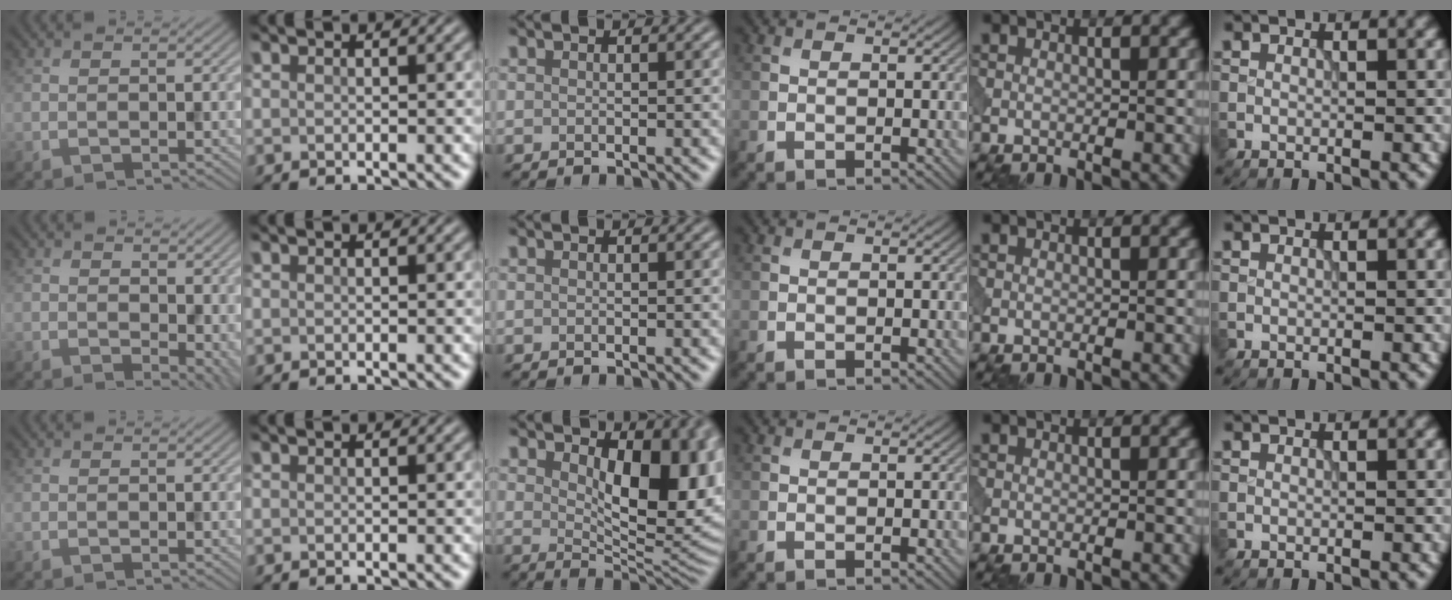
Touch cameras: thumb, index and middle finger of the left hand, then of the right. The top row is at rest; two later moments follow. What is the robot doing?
{"motion": "pour", "object": "beaker"}